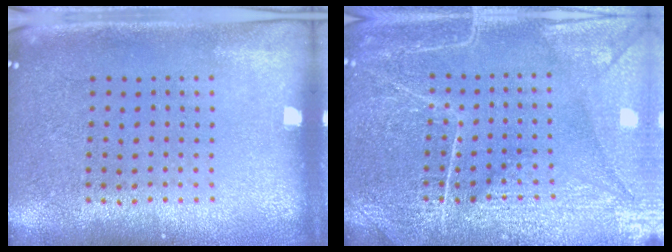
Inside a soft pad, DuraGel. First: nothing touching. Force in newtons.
{"total": 6.2, "press": 6.2, "slide": 0.7}